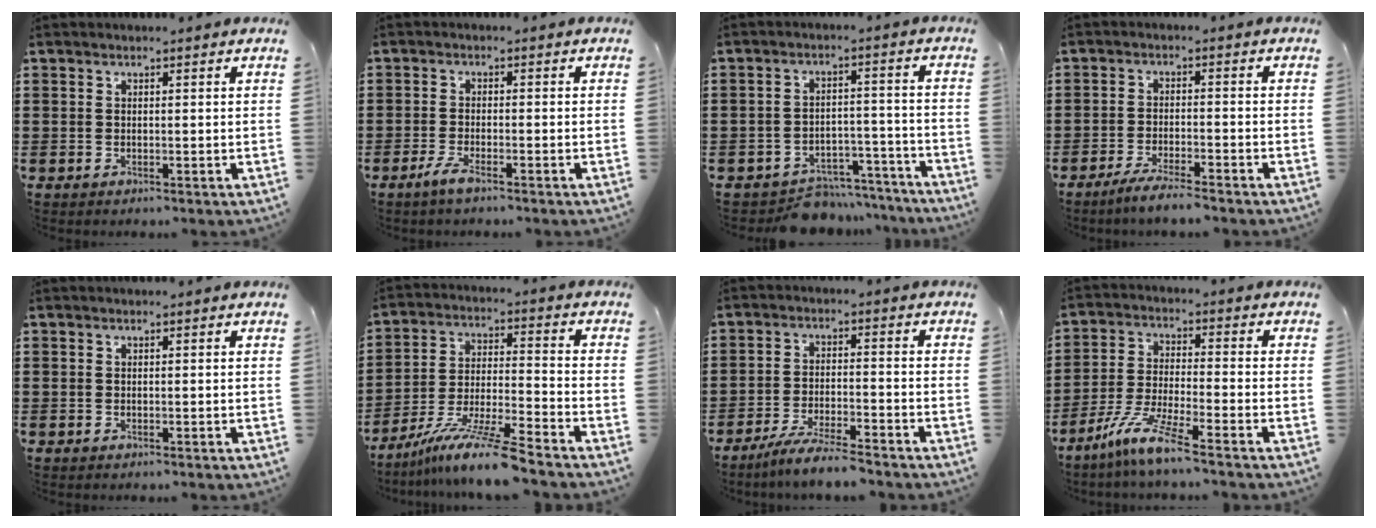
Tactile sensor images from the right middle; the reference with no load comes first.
{"total": 2.6, "force": [-1.8, 0.1, 1.9], "torque": [-0.046, -0.005, -0.036]}
{"total": 6.1, "force": [-5.9, 1.5, 0.7], "torque": [-0.005, 0.021, -0.115]}
{"total": 3.8, "force": [-3.4, -0.2, 1.7], "torque": [-0.036, -0.006, -0.065]}
{"total": 0.0}
{"total": 10.5, "force": [-8.8, -0.3, 5.7], "torque": [-0.112, 0.003, -0.174]}
{"total": 5.5, "force": [-5.0, -0.1, 2.2], "torque": [-0.050, -0.012, -0.095]}
{"total": 7.9, "force": [-6.1, -0.1, 5.0], "torque": [-0.112, -0.017, -0.121]}